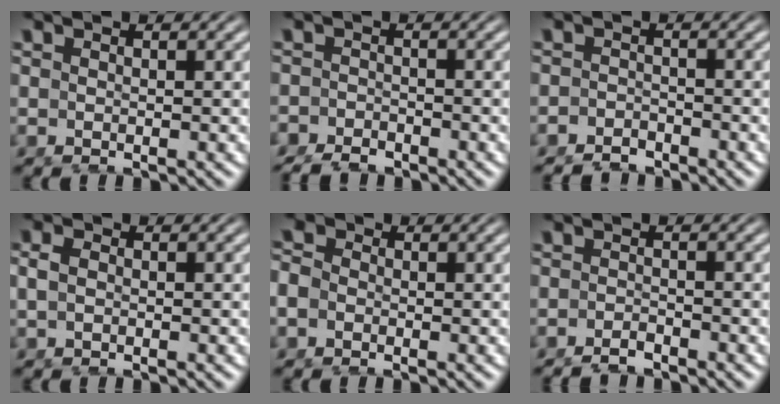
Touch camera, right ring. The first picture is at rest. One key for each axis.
{"total": 2.3, "fx": -2.3, "fy": 0.4, "fz": -0.4, "tx": 0.007, "ty": -0.013, "tz": -0.037}
{"total": 2.5, "fx": -2.4, "fy": 0.2, "fz": -0.6, "tx": 0.010, "ty": -0.014, "tz": -0.038}
{"total": 1.1, "fx": 0.1, "fy": 0.6, "fz": 0.9, "tx": -0.021, "ty": 0.003, "tz": -0.001}
{"total": 2.7, "fx": -0.3, "fy": 2.6, "fz": 0.8, "tx": -0.024, "ty": -0.005, "tz": -0.014}
{"total": 1.8, "fx": -1.7, "fy": -0.2, "fz": -0.1, "tx": 0.004, "ty": -0.003, "tz": -0.032}